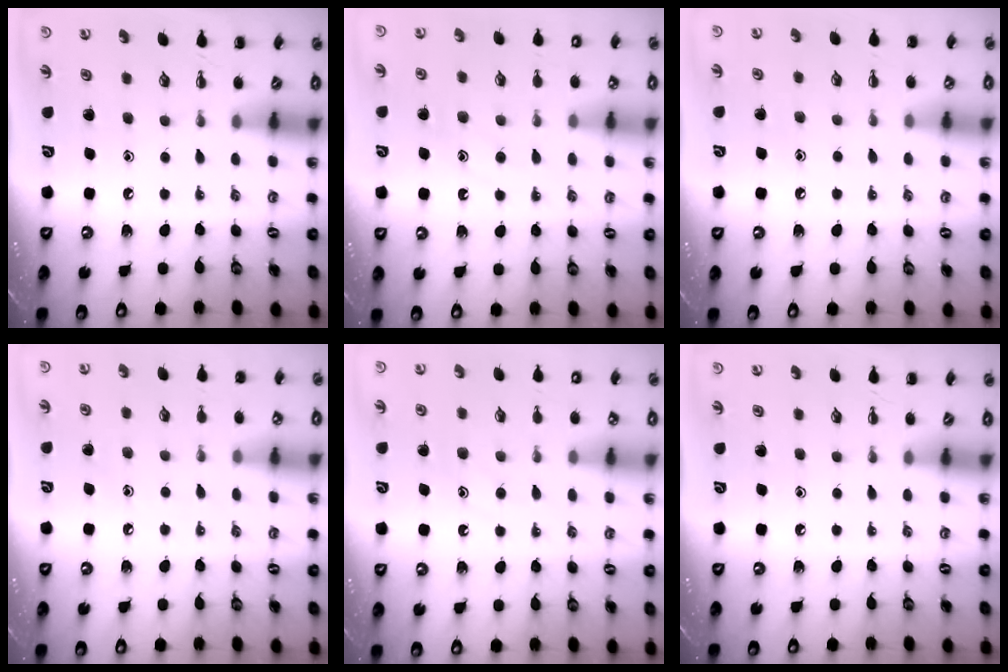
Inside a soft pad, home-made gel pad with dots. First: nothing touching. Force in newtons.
{"total": 10.9, "press": 10.9, "slide": 1.0}
{"total": 6.0, "press": 5.8, "slide": 1.7}
{"total": 5.9, "press": 5.7, "slide": 1.6}
{"total": 9.1, "press": 9.1, "slide": 1.0}
{"total": 0.0}